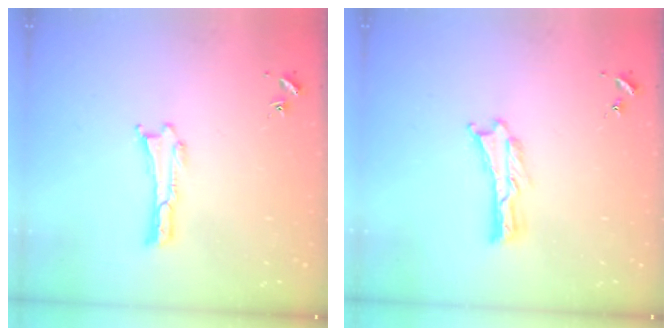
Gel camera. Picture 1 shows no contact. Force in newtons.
{"total": 0.0}